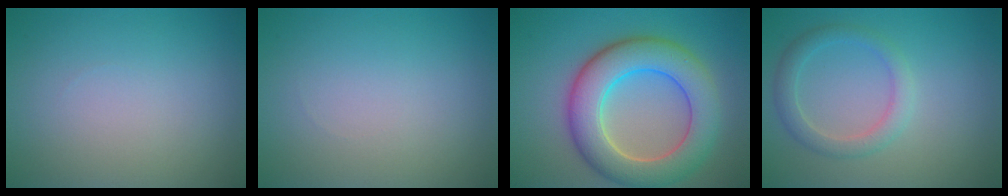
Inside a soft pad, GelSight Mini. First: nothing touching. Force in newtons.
{"total": 0.0}
{"total": 8.7, "press": 8.7, "slide": 0.9}
{"total": 2.5, "press": 2.5, "slide": 0.1}